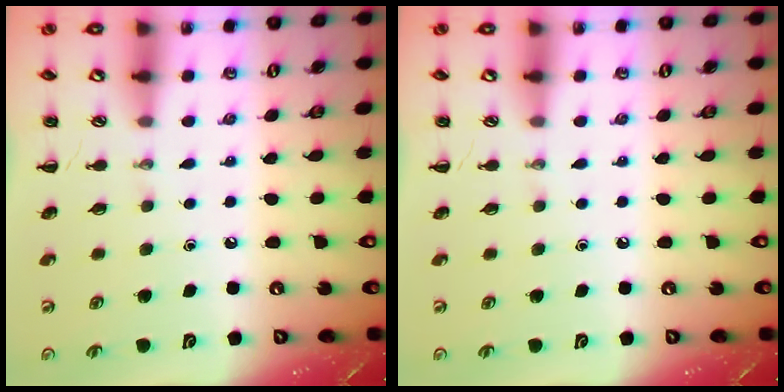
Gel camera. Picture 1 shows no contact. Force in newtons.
{"total": 0.0}